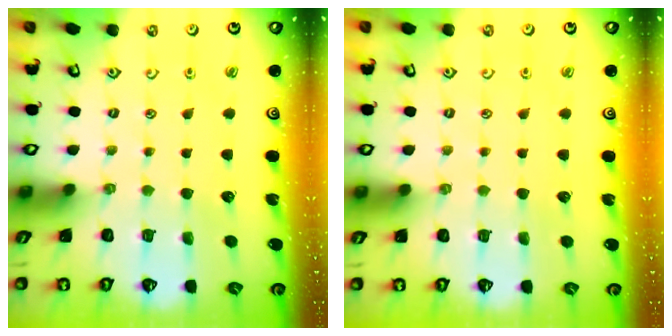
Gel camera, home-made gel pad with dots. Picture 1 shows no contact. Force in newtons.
{"total": 0.0}